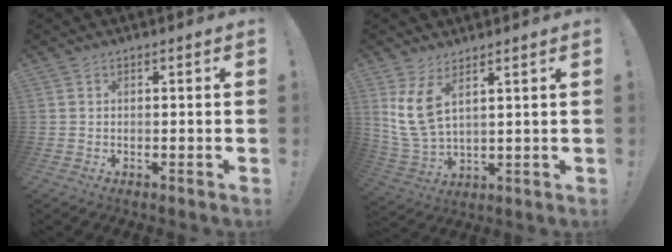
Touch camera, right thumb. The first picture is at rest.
{"total": 9.0, "force": [4.7, 3.7, 6.7], "torque": [-0.130, -0.026, 0.091]}